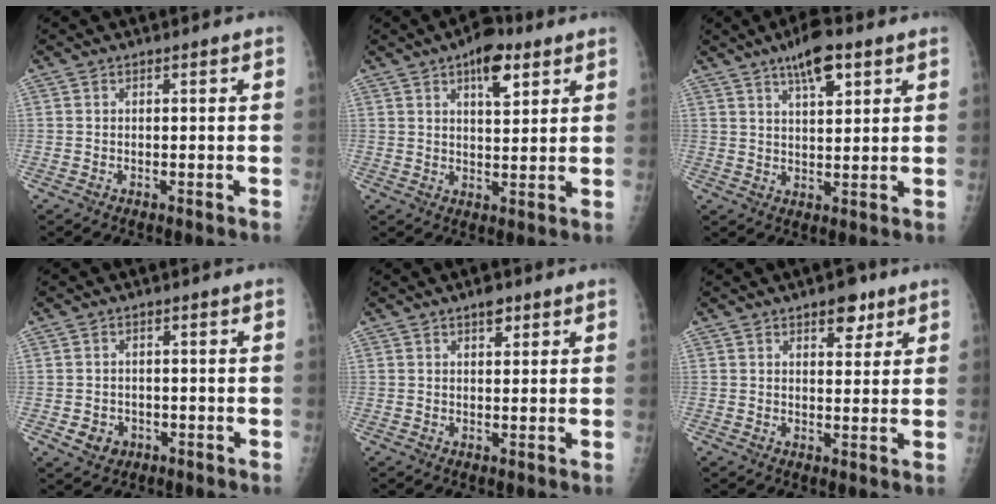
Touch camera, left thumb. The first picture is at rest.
{"total": 7.7, "force": [4.1, 3.4, 5.6], "torque": [-0.062, -0.017, 0.058]}
{"total": 7.9, "force": [4.6, 2.6, 5.9], "torque": [-0.082, -0.019, 0.074]}
{"total": 3.4, "force": [-1.2, 2.9, 1.1], "torque": [-0.005, 0.004, -0.009]}
{"total": 2.5, "force": [1.6, 1.2, 1.5], "torque": [-0.011, -0.007, 0.024]}
{"total": 4.8, "force": [2.9, 2.4, 2.9], "torque": [-0.015, -0.015, 0.038]}